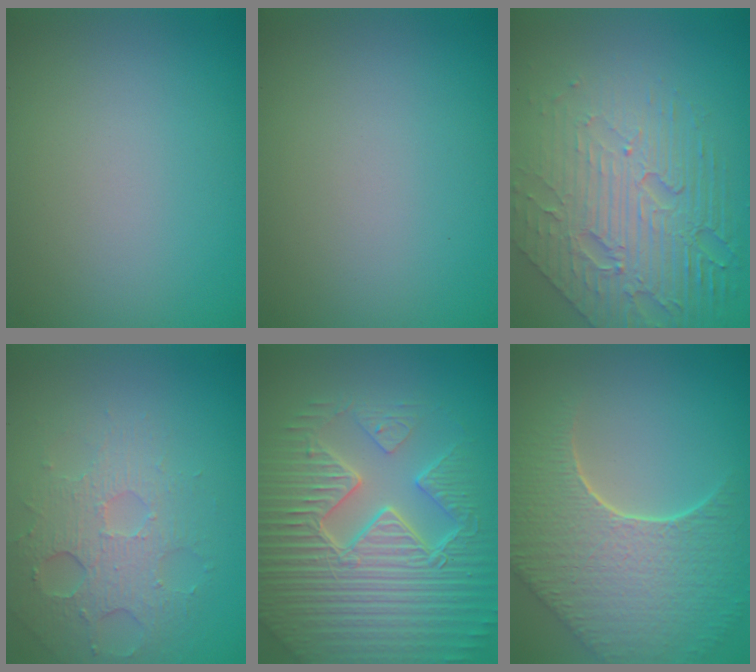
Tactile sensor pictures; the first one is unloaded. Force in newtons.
{"total": 0.0}
{"total": 8.4, "press": 5.7, "slide": 6.2}
{"total": 3.9, "press": 3.6, "slide": 1.5}
{"total": 9.8, "press": 6.9, "slide": 7.0}
{"total": 8.4, "press": 6.1, "slide": 5.9}